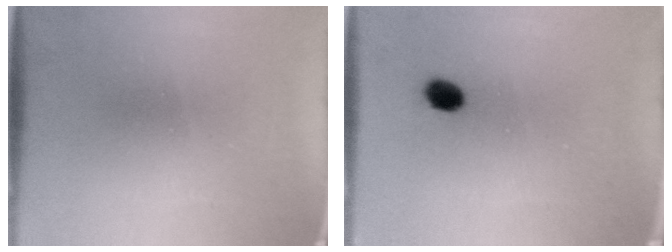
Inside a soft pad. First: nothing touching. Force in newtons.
{"total": 3.0}